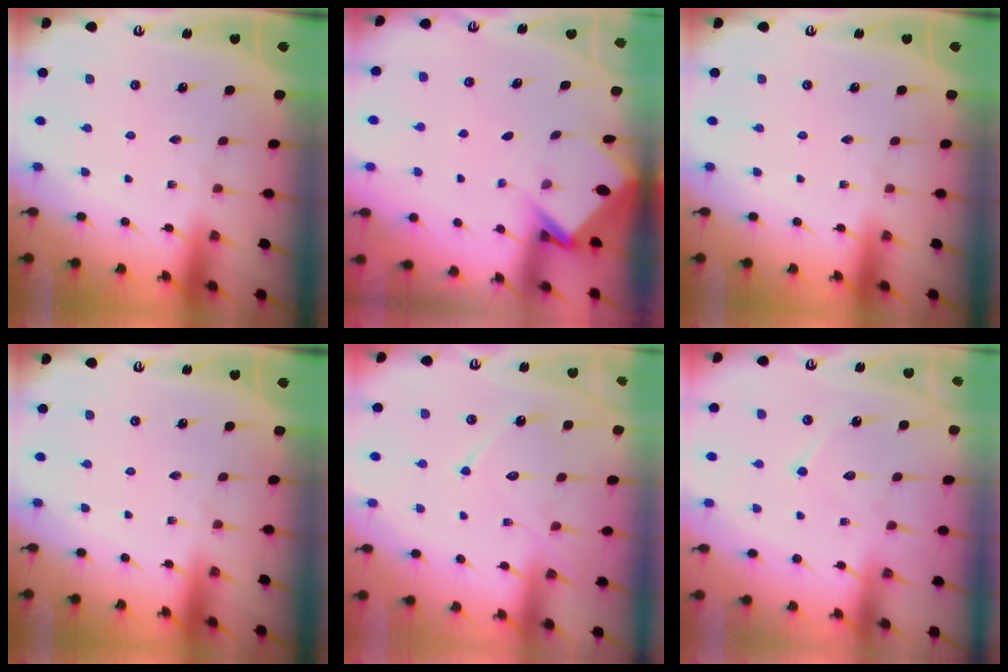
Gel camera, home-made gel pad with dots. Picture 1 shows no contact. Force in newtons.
{"total": 2.9, "press": 2.9, "slide": 0.2}
{"total": 0.0}
{"total": 0.0}
{"total": 12.8, "press": 12.8, "slide": 1.2}
{"total": 6.5, "press": 6.5, "slide": 0.7}